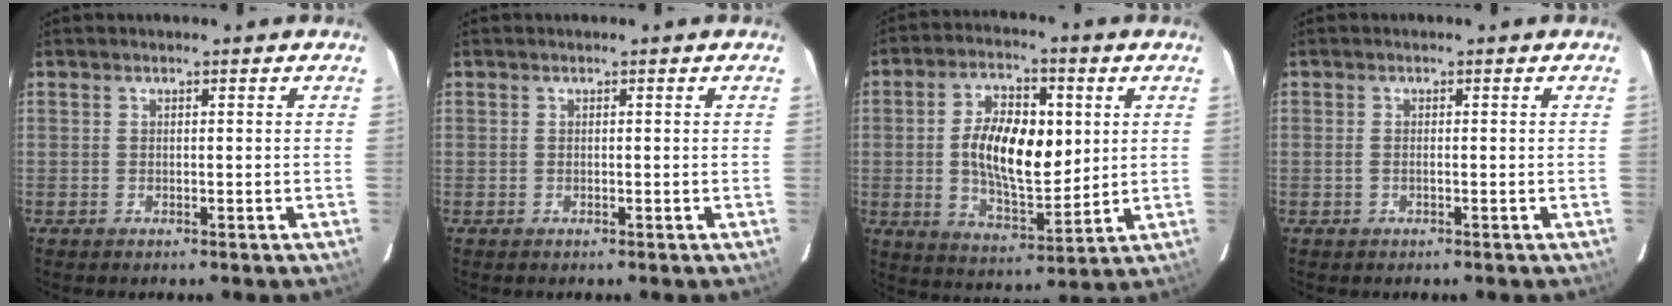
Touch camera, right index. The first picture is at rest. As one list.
[{"total": 0.0}, {"total": 14.3, "force": [1.6, 7.1, 12.3], "torque": [-0.221, 0.008, 0.035]}, {"total": 0.7, "force": [-0.3, 0.3, 0.6], "torque": [-0.012, 0.001, -0.005]}]